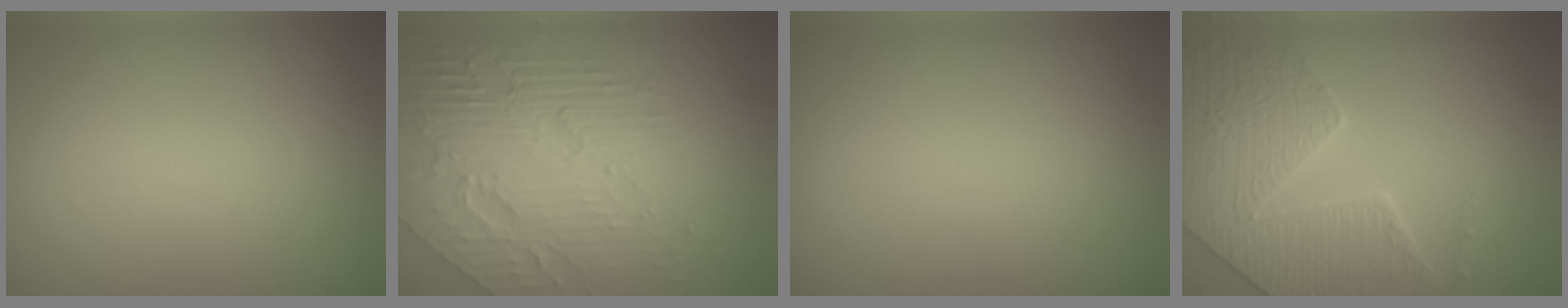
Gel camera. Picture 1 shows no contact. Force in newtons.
{"total": 8.4, "press": 5.6, "slide": 6.2}
{"total": 0.0}
{"total": 6.8, "press": 5.8, "slide": 3.6}